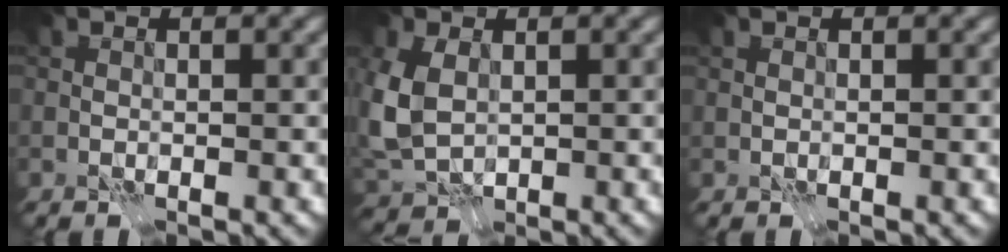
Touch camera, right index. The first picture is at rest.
{"total": 5.6, "force": [0.5, 4.0, 3.8], "torque": [-0.107, -0.007, 0.011]}
{"total": 0.0}